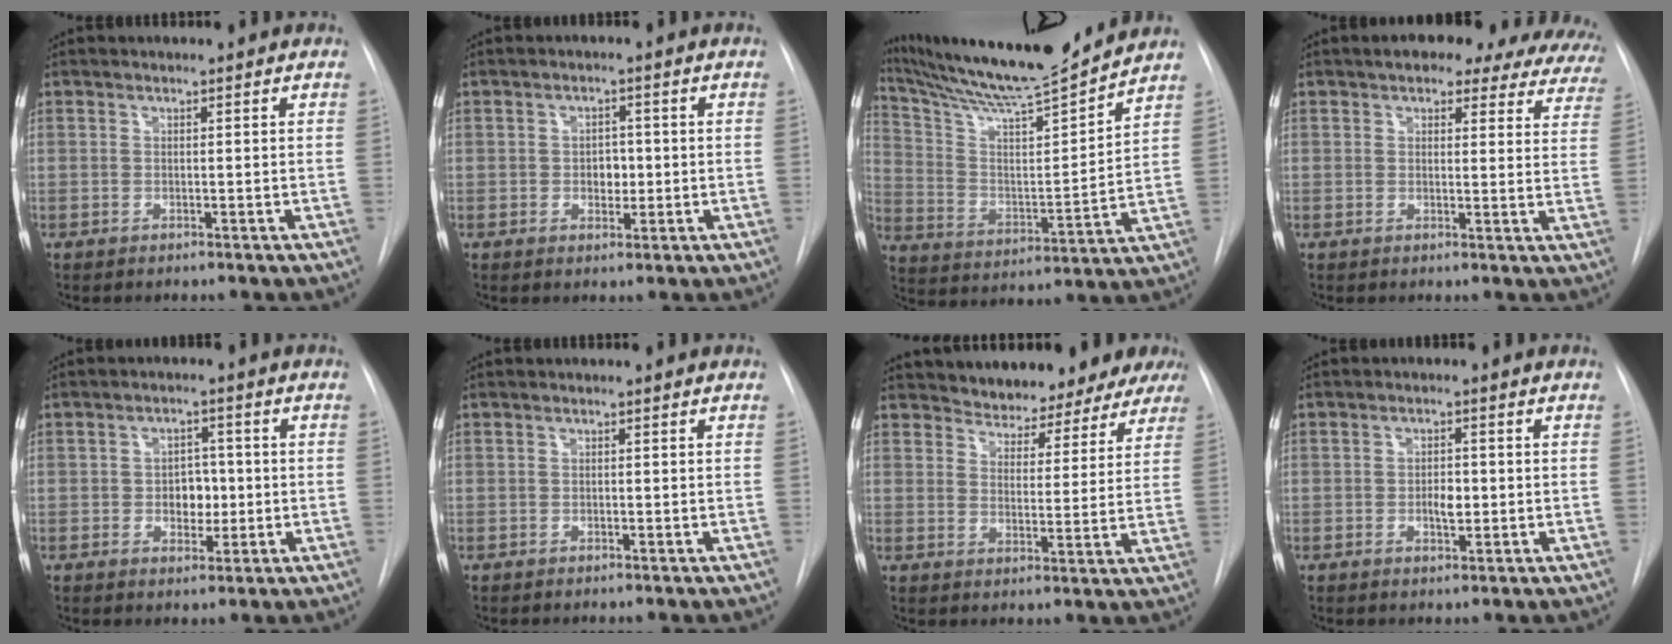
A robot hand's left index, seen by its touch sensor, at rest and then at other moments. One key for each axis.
{"total": 2.8, "fx": -0.2, "fy": 2.0, "fz": 1.9, "tx": -0.022, "ty": 0.003, "tz": 0.000}
{"total": 18.4, "fx": 17.1, "fy": -0.5, "fz": 6.7, "tx": -0.123, "ty": -0.023, "tz": 0.281}
{"total": 18.2, "fx": 14.9, "fy": 6.4, "fz": 8.2, "tx": -0.095, "ty": 0.012, "tz": 0.152}
{"total": 4.4, "fx": -0.3, "fy": 3.1, "fz": 3.1, "tx": -0.040, "ty": 0.009, "tz": -0.001}
{"total": 0.0}
{"total": 13.7, "fx": 12.6, "fy": 4.3, "fz": 2.9, "tx": -0.022, "ty": 0.004, "tz": 0.147}
{"total": 2.9, "fx": -0.5, "fy": 1.4, "fz": 2.5, "tx": -0.040, "ty": 0.003, "tz": -0.004}